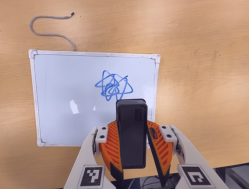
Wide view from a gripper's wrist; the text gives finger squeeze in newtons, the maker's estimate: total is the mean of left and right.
{"total": 6.6, "left": 6.4, "right": 6.7}